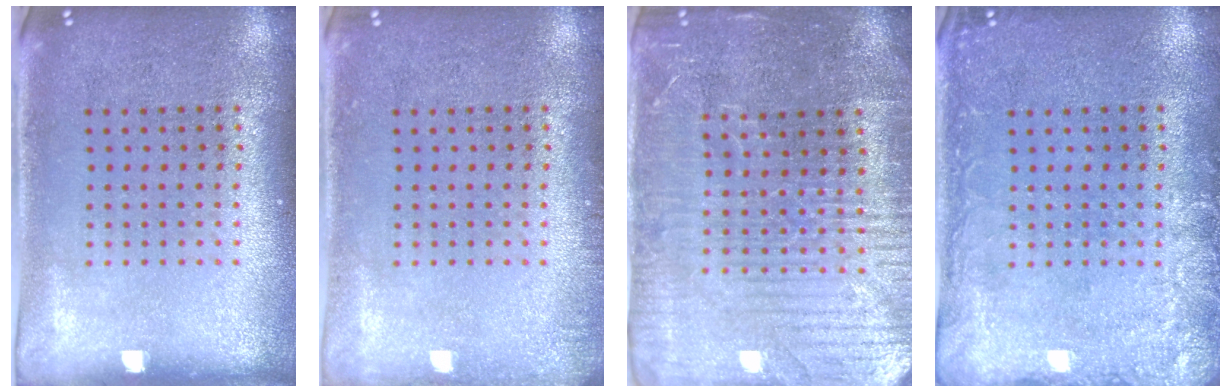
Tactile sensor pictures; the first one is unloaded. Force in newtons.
{"total": 1.1, "press": 1.0, "slide": 0.2}
{"total": 4.3, "press": 4.1, "slide": 1.5}
{"total": 2.6, "press": 2.6, "slide": 0.3}